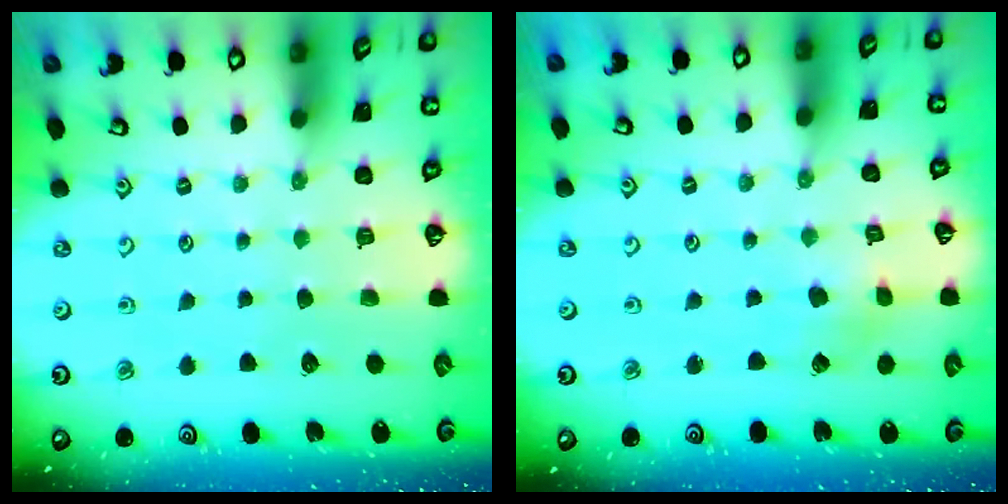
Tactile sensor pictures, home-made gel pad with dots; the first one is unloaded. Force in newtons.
{"total": 2.8, "press": 2.8, "slide": 0.1}